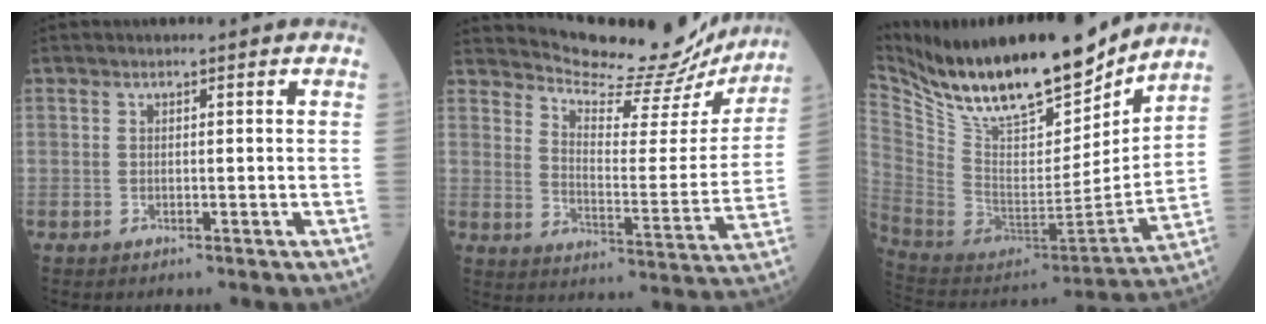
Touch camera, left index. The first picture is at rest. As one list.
[{"total": 18.3, "force": [17.7, 2.8, 3.8], "torque": [-0.059, -0.059, 0.225]}, {"total": 24.5, "force": [19.8, 6.5, 12.8], "torque": [-0.240, -0.020, 0.339]}]